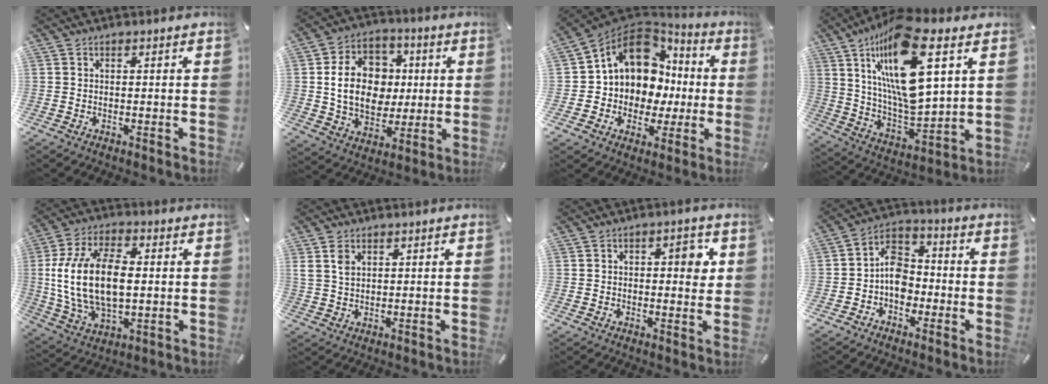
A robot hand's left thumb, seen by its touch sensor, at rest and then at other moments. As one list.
[{"total": 14.9, "force": [1.0, 12.4, 8.2], "torque": [-0.152, 0.015, 0.023]}, {"total": 12.4, "force": [2.7, 11.1, 4.7], "torque": [-0.102, -0.022, 0.060]}, {"total": 21.7, "force": [10.2, 7.9, 17.5], "torque": [-0.346, -0.056, 0.160]}, {"total": 18.0, "force": [1.1, 11.1, 14.2], "torque": [-0.310, 0.001, 0.017]}, {"total": 3.5, "force": [1.6, 2.1, 2.3], "torque": [-0.058, 0.001, 0.025]}, {"total": 5.5, "force": [1.0, 3.1, 4.4], "torque": [-0.048, -0.004, 0.005]}, {"total": 8.4, "force": [-2.3, 6.7, 4.5], "torque": [-0.087, 0.021, -0.041]}]